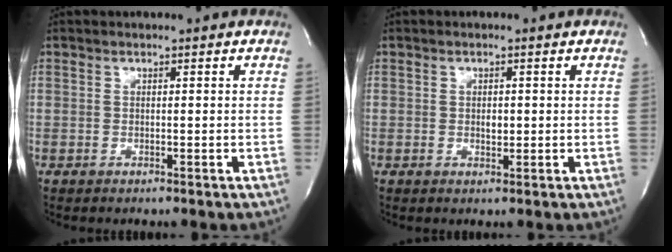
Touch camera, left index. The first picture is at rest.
{"total": 1.5, "force": [0.1, 0.9, 1.2], "torque": [-0.020, -0.001, 0.002]}